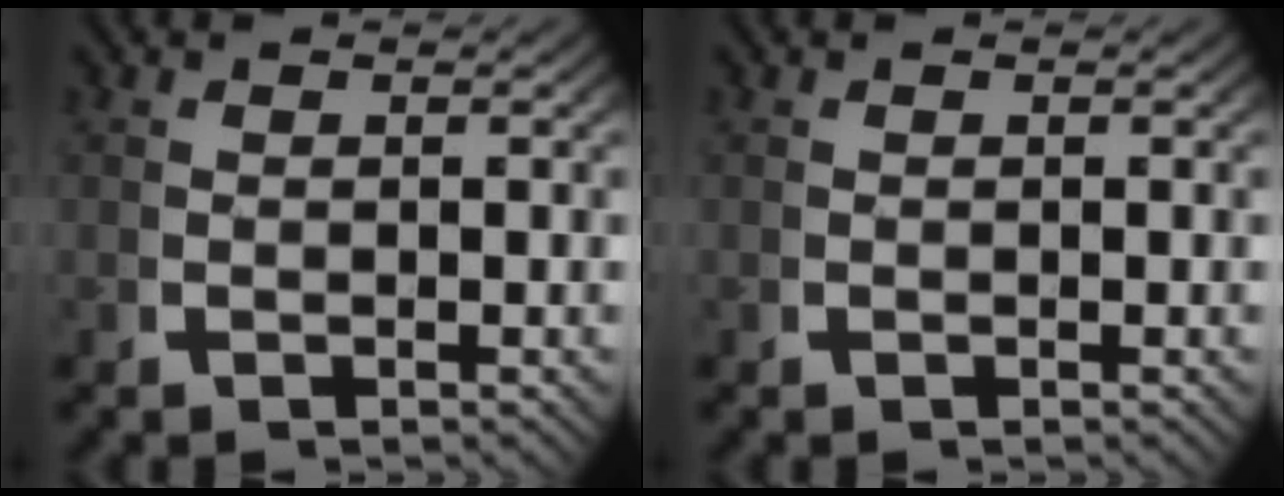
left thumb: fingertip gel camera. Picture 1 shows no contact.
{"total": 0.0}